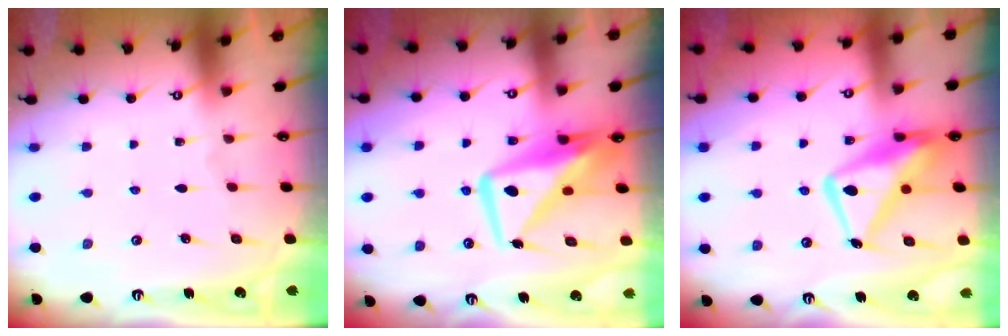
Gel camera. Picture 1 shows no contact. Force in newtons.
{"total": 11.2, "press": 11.1, "slide": 1.7}
{"total": 14.7, "press": 14.6, "slide": 1.3}